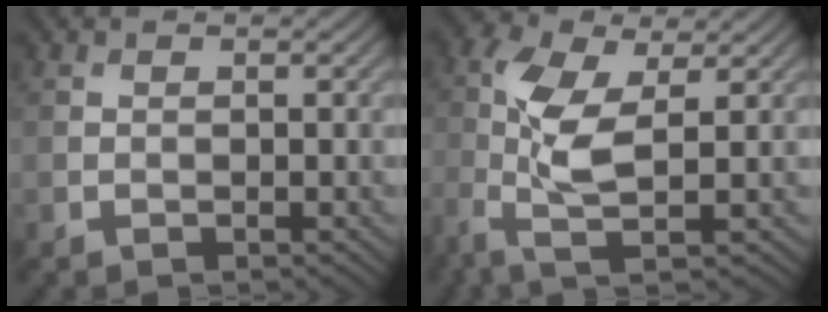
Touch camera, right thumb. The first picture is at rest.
{"total": 7.9, "force": [-0.6, 2.9, 7.3], "torque": [-0.176, 0.010, -0.024]}